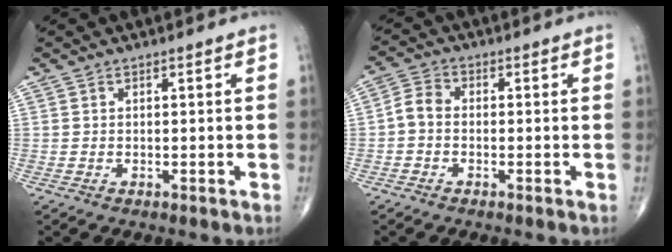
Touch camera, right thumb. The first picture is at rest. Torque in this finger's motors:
{"motor_torque": [0.80, 0.78, 0.13, -0.37, 0.01]}